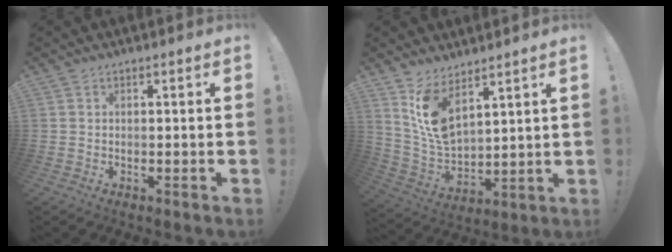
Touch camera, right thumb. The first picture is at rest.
{"total": 11.9, "force": [8.3, 5.4, 6.6], "torque": [-0.127, -0.055, 0.160]}